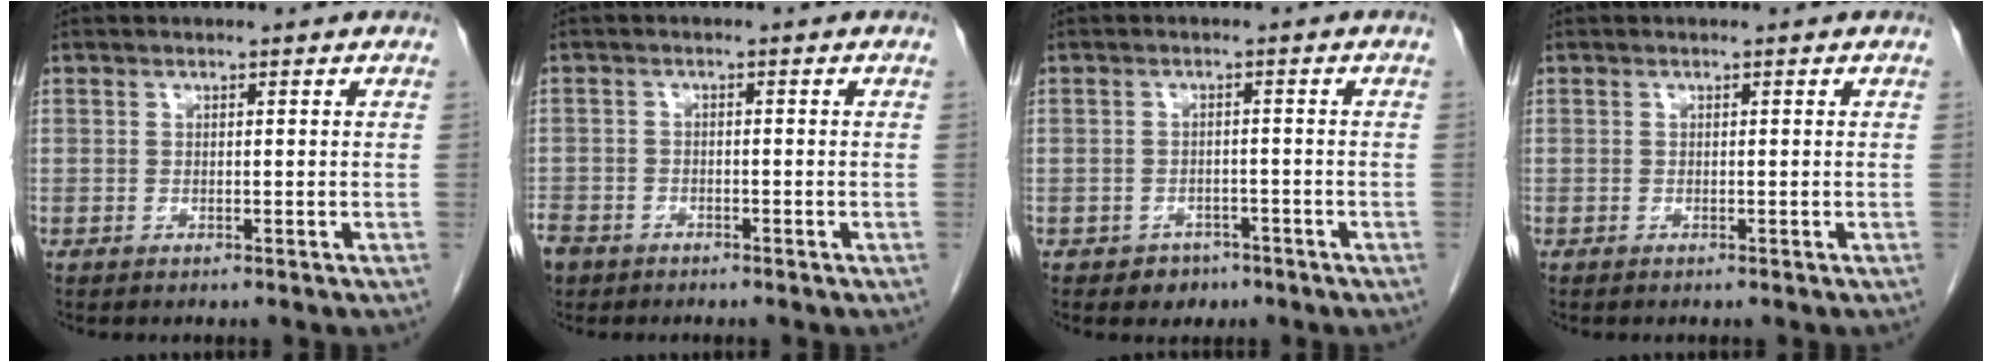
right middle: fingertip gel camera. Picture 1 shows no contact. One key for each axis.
{"total": 6.4, "fx": -4.5, "fy": 4.2, "fz": 1.9, "tx": -0.059, "ty": -0.004, "tz": -0.080}
{"total": 2.9, "fx": -1.8, "fy": 2.2, "fz": 0.4, "tx": -0.009, "ty": 0.010, "tz": -0.020}
{"total": 0.0}